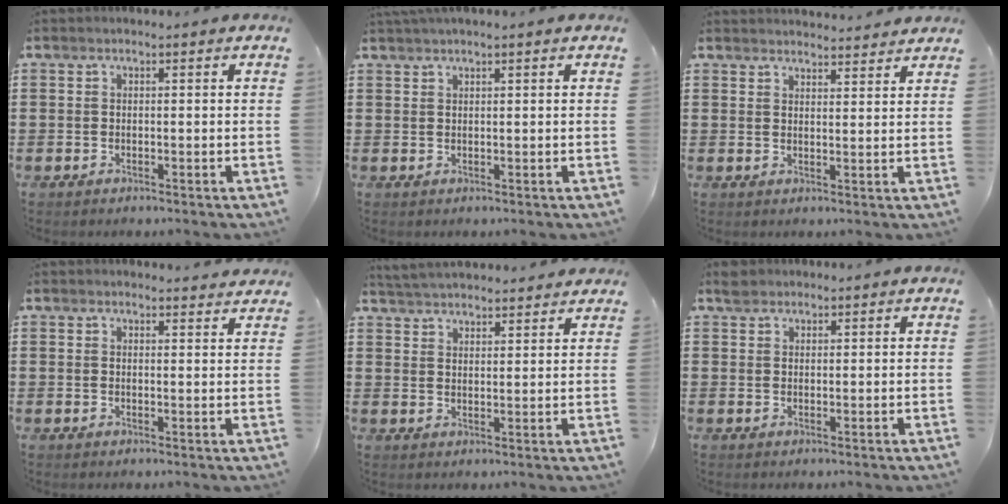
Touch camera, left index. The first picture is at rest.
{"total": 1.2, "force": [1.0, 0.0, 0.6], "torque": [-0.013, 0.000, 0.019]}
{"total": 2.8, "force": [2.8, 0.1, -0.1], "torque": [0.001, -0.014, 0.052]}
{"total": 1.9, "force": [1.9, 0.2, 0.1], "torque": [0.001, -0.005, 0.034]}
{"total": 3.8, "force": [3.8, 0.0, 0.2], "torque": [-0.016, -0.013, 0.069]}
{"total": 1.8, "force": [1.6, 0.9, 0.3], "torque": [-0.002, 0.001, 0.030]}